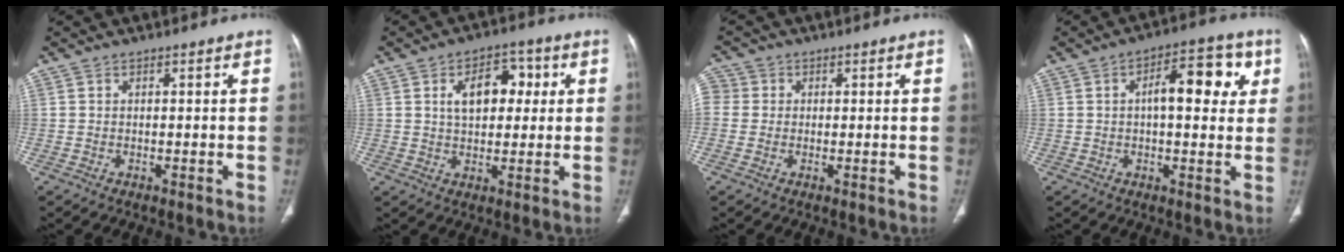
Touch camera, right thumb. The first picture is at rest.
{"total": 9.3, "force": [2.2, 5.9, 6.8], "torque": [-0.071, 0.010, 0.032]}
{"total": 5.3, "force": [0.4, 5.0, 1.8], "torque": [-0.039, 0.017, 0.005]}
{"total": 11.7, "force": [2.6, 5.4, 10.1], "torque": [-0.110, 0.017, 0.031]}